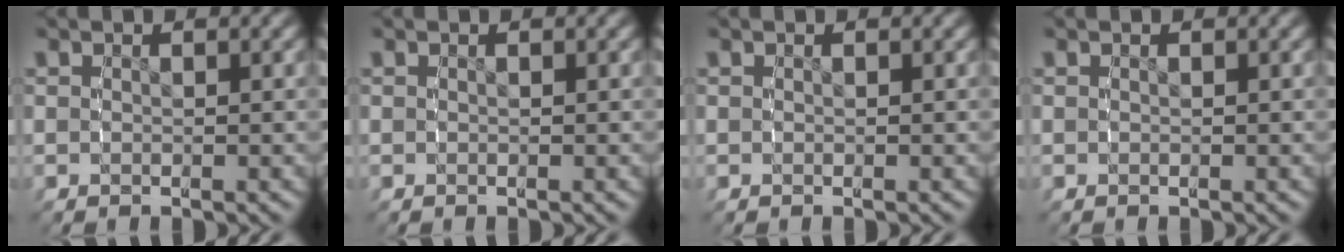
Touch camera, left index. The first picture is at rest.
{"total": 0.0}
{"total": 0.0}
{"total": 0.0}